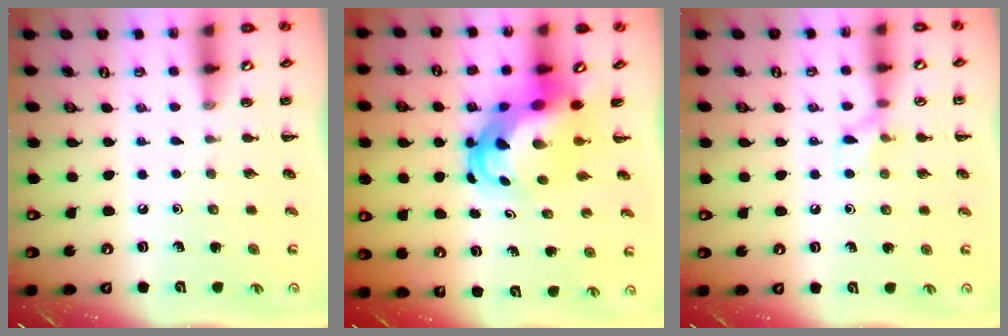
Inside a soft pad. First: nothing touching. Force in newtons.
{"total": 7.4, "press": 7.1, "slide": 2.2}
{"total": 6.1, "press": 5.7, "slide": 2.2}